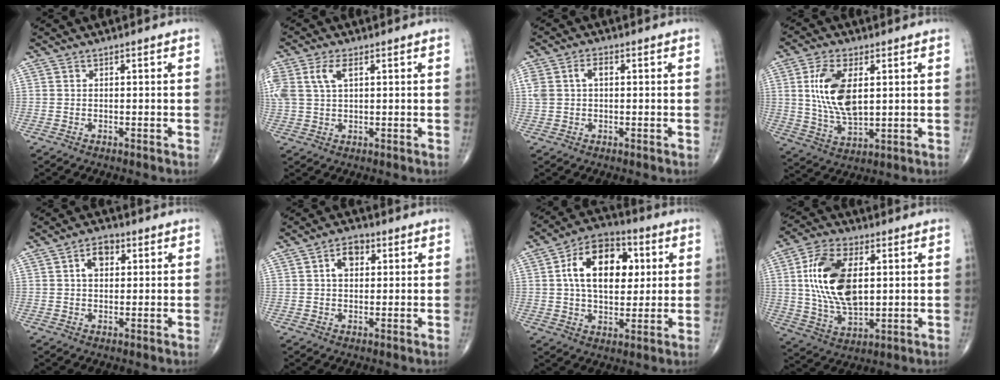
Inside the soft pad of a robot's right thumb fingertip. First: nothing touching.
{"total": 7.2, "force": [2.6, 3.8, 5.5], "torque": [-0.137, 0.011, 0.054]}
{"total": 4.7, "force": [1.0, 3.0, 3.6], "torque": [-0.082, 0.017, 0.021]}
{"total": 12.5, "force": [2.5, 6.2, 10.5], "torque": [-0.200, -0.016, 0.054]}
{"total": 5.0, "force": [1.5, 3.2, 3.5], "torque": [-0.045, 0.006, 0.020]}
{"total": 5.2, "force": [1.5, 3.4, 3.6], "torque": [-0.045, 0.006, 0.020]}
{"total": 16.4, "force": [3.6, 10.2, 12.3], "torque": [-0.169, 0.007, 0.054]}
{"total": 17.0, "force": [2.8, 9.3, 14.0], "torque": [-0.257, -0.007, 0.054]}